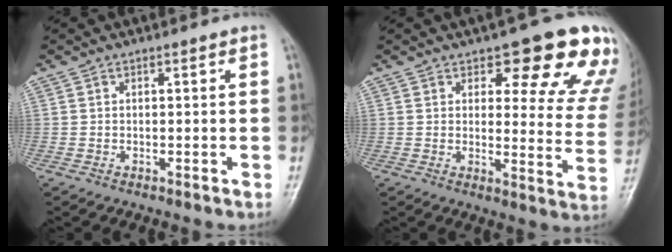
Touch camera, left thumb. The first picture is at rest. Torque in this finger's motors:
{"motor_torque": [0.70, 0.73, 0.29, -0.25, 0.08]}